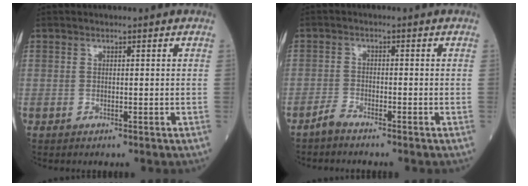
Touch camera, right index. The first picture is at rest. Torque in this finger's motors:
{"motor_torque": [0.26, -0.27, 0.08, 0.00]}